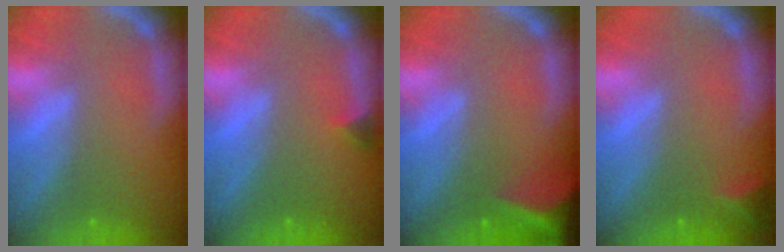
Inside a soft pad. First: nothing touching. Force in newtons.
{"total": 0.9}
{"total": 9.5}
{"total": 1.9}